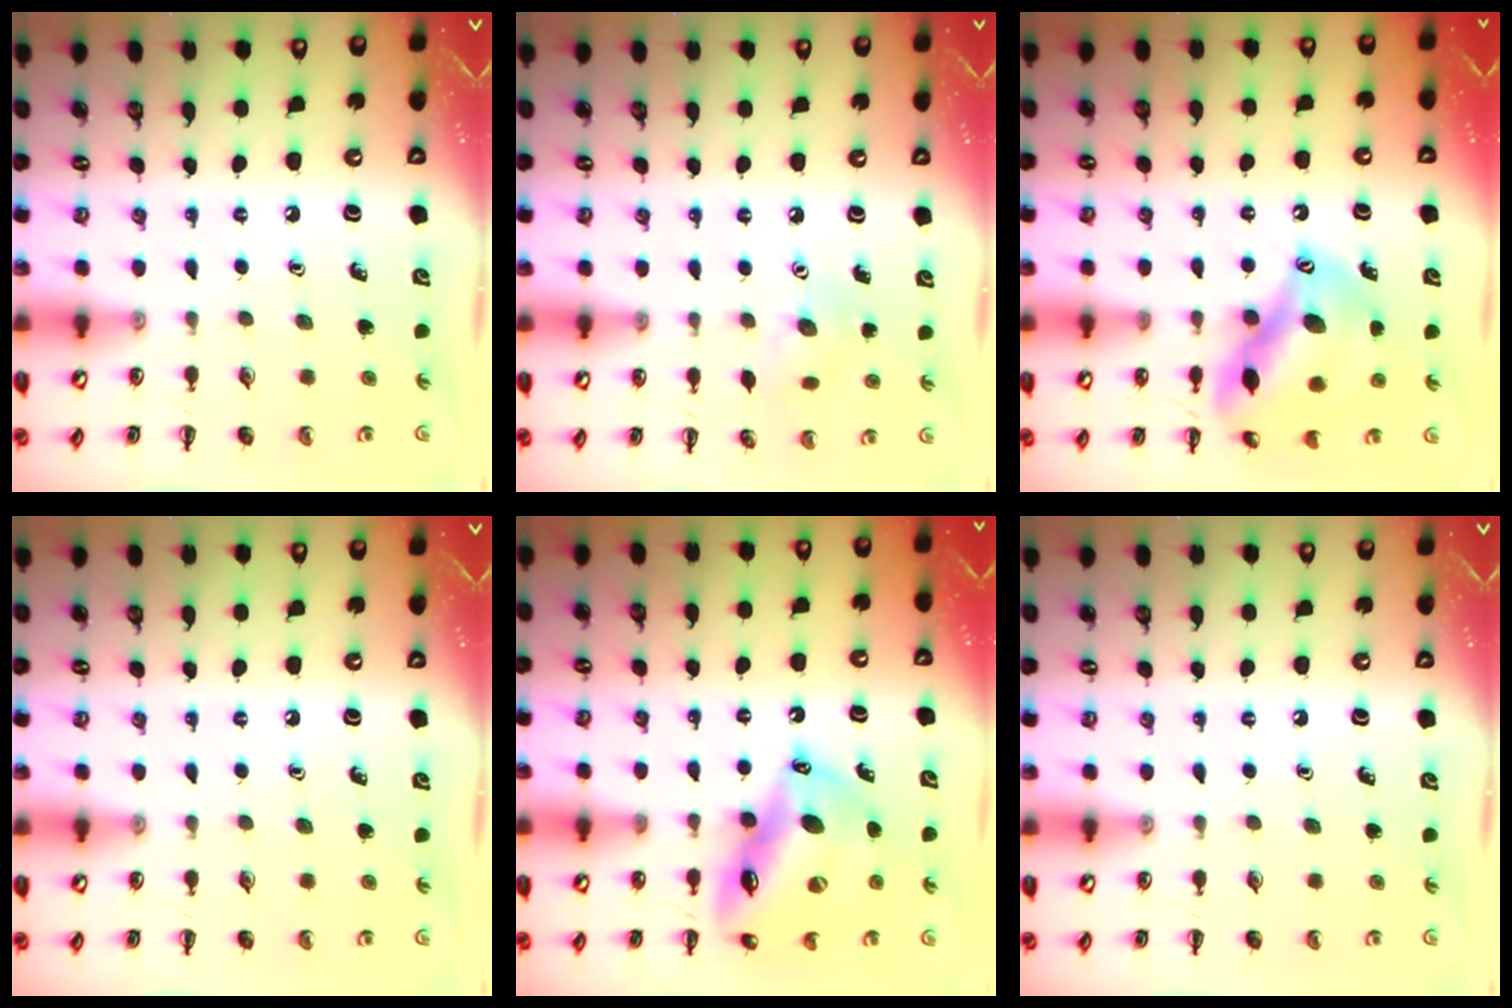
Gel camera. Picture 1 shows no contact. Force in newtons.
{"total": 4.8, "press": 4.6, "slide": 1.1}
{"total": 15.5, "press": 15.0, "slide": 3.9}
{"total": 0.0}
{"total": 15.5, "press": 14.9, "slide": 4.2}
{"total": 0.0}